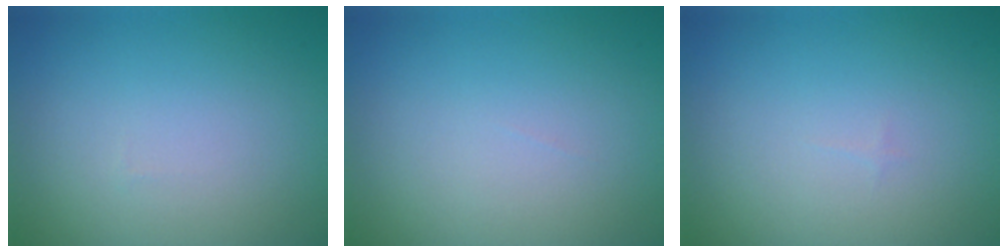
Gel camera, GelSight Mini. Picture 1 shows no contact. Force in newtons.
{"total": 0.0}
{"total": 0.0}